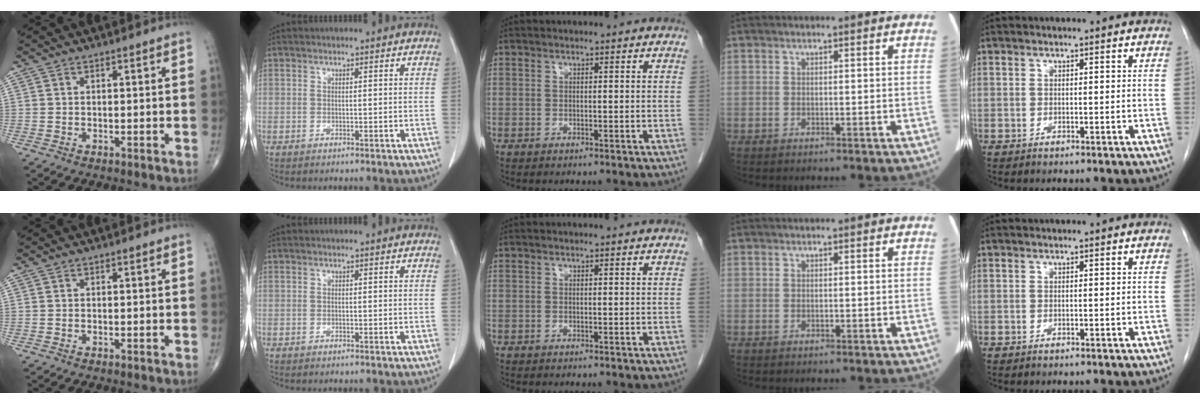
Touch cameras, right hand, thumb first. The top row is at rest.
{}